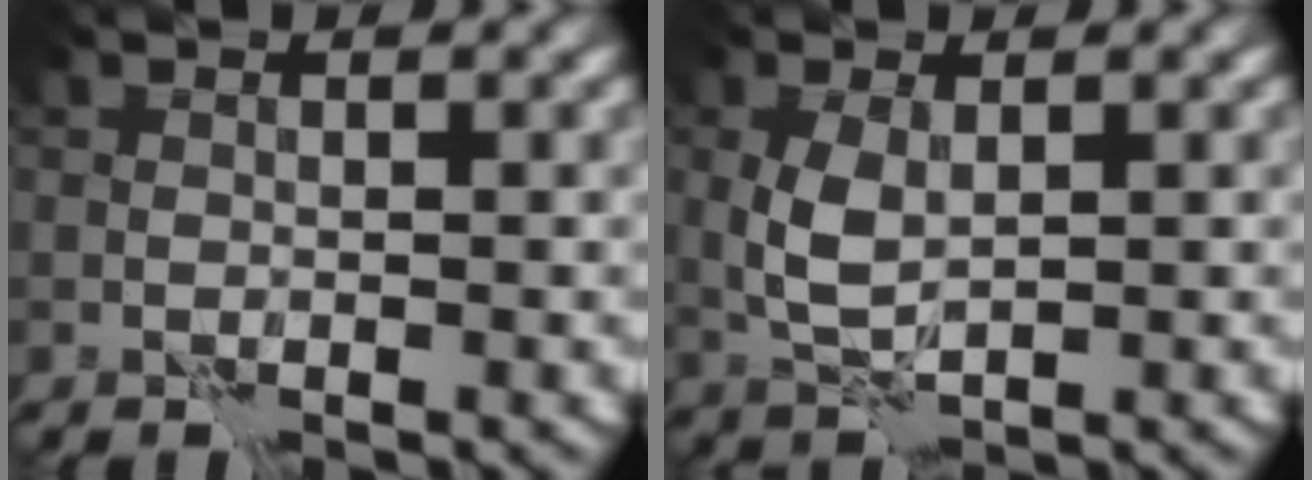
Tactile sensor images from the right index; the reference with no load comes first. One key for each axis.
{"total": 3.1, "fx": 0.7, "fy": 1.5, "fz": 2.6, "tx": -0.064, "ty": 0.002, "tz": 0.019}